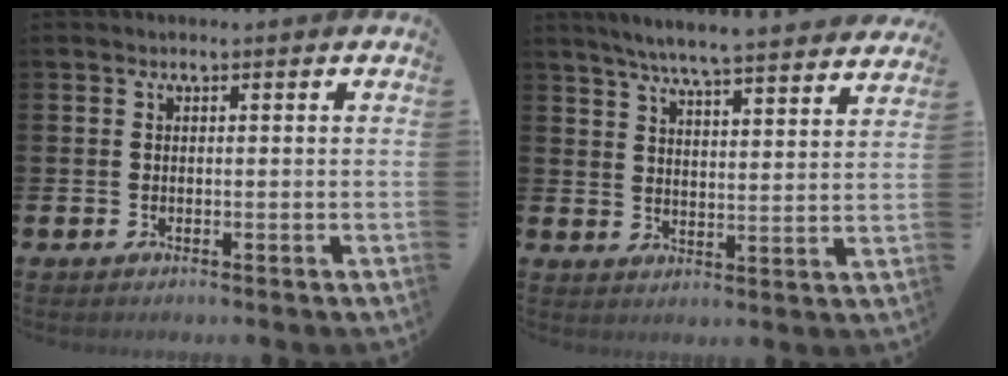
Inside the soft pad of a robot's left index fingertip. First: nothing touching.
{"total": 6.5, "force": [6.2, -0.2, 1.8], "torque": [-0.050, -0.044, 0.107]}